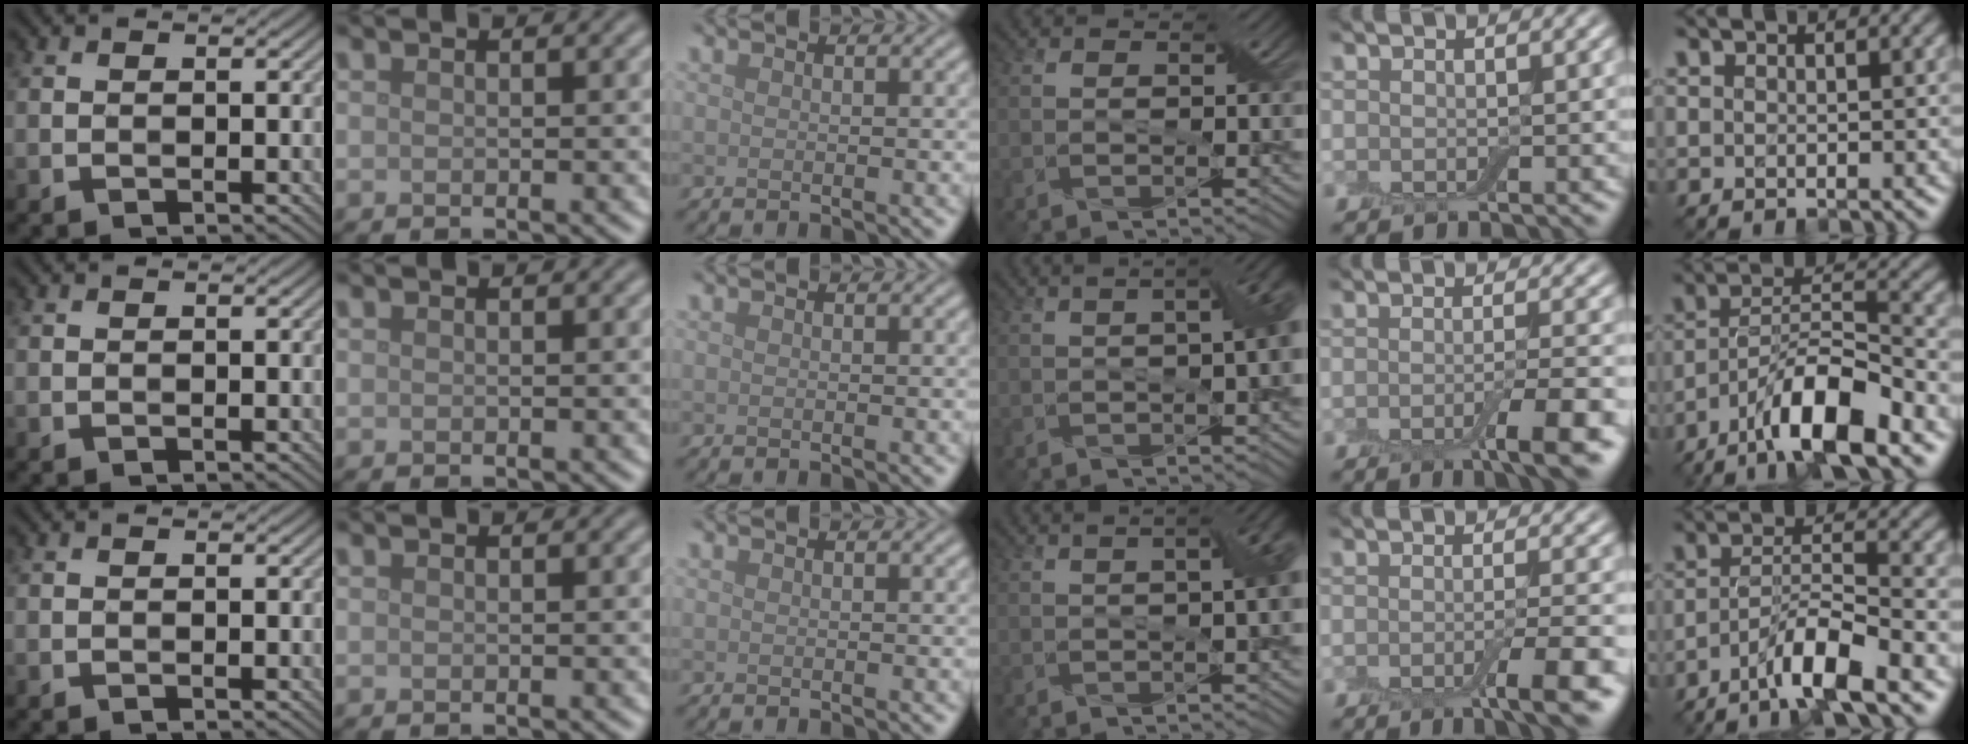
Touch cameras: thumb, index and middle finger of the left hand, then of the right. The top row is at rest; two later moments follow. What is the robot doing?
{"motion": "wrap", "object": "cling film"}